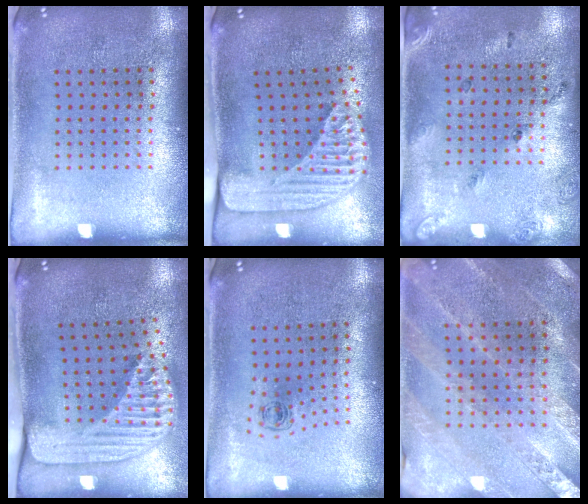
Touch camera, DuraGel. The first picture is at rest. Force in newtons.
{"total": 2.4, "press": 1.7, "slide": 1.7}
{"total": 1.7, "press": 1.0, "slide": 1.4}
{"total": 2.5, "press": 1.8, "slide": 1.8}
{"total": 0.5, "press": 0.3, "slide": 0.4}
{"total": 1.0, "press": 1.0, "slide": 0.3}